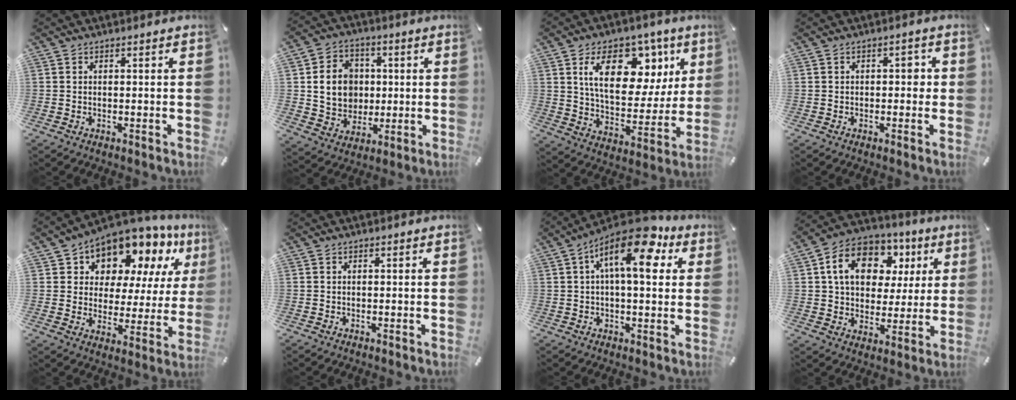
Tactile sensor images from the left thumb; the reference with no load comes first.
{"total": 11.6, "force": [1.0, 10.4, 5.2], "torque": [-0.092, 0.009, 0.025]}
{"total": 19.2, "force": [9.0, 11.5, 12.4], "torque": [-0.190, -0.032, 0.153]}
{"total": 2.4, "force": [-0.1, 1.6, 1.7], "torque": [-0.028, 0.007, -0.009]}
{"total": 11.7, "force": [9.9, 5.5, 2.6], "torque": [-0.060, -0.095, 0.172]}
{"total": 0.0}
{"total": 15.4, "force": [6.3, 6.6, 12.5], "torque": [-0.192, -0.025, 0.099]}
{"total": 14.8, "force": [5.3, 11.5, 7.7], "torque": [-0.128, -0.007, 0.100]}